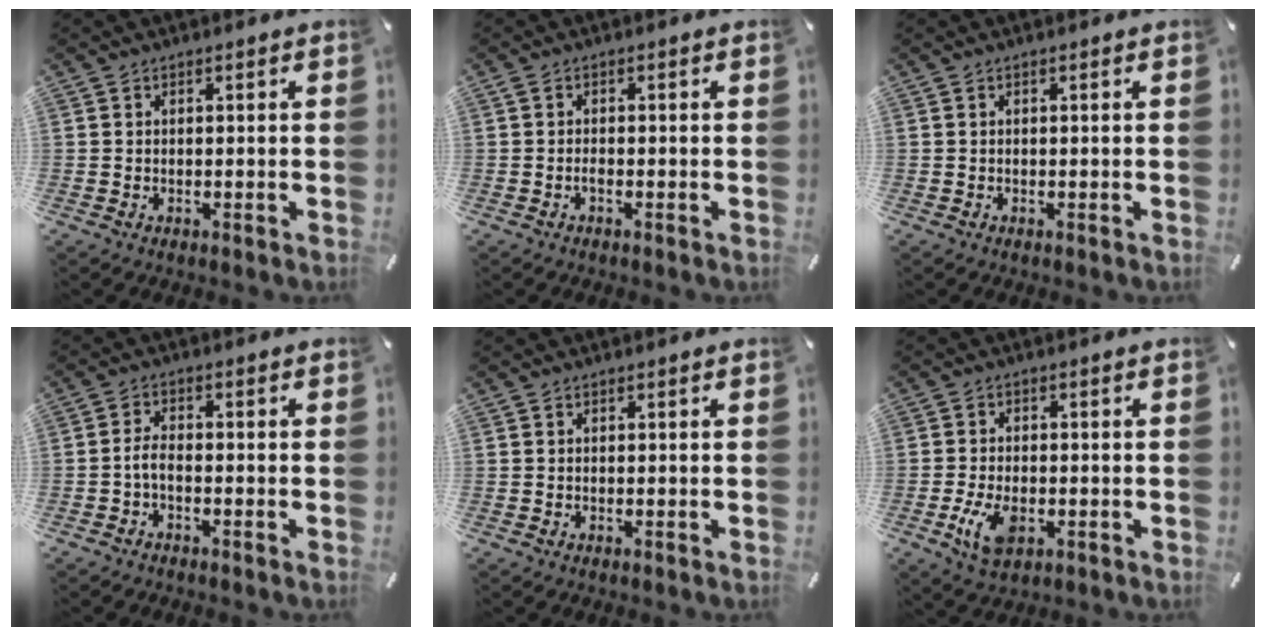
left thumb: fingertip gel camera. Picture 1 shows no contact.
{"total": 1.4, "force": [-0.5, 0.5, 1.2], "torque": [-0.023, 0.003, -0.011]}
{"total": 0.0}
{"total": 3.0, "force": [-1.5, 1.1, 2.5], "torque": [-0.057, 0.004, -0.031]}
{"total": 0.0}
{"total": 6.7, "force": [-2.1, 4.1, 4.9], "torque": [-0.119, 0.003, -0.042]}